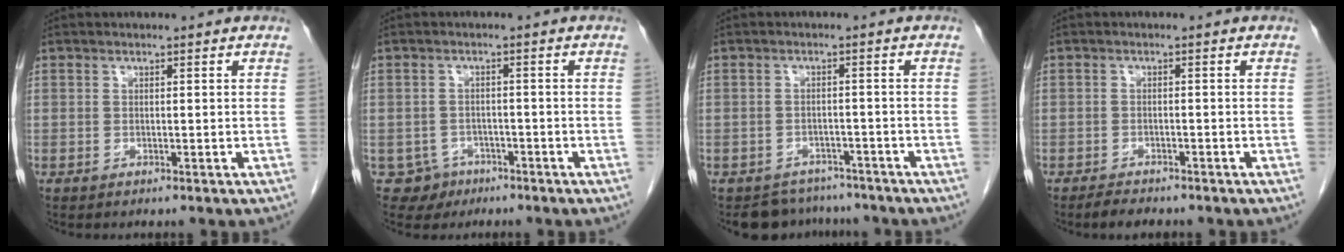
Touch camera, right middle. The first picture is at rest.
{"total": 3.2, "force": [-1.7, 2.7, -0.1], "torque": [0.007, 0.012, -0.022]}
{"total": 5.7, "force": [-5.2, 2.4, -0.5], "torque": [0.013, 0.011, -0.070]}
{"total": 2.4, "force": [-2.1, 0.7, 0.9], "torque": [-0.027, -0.006, -0.033]}